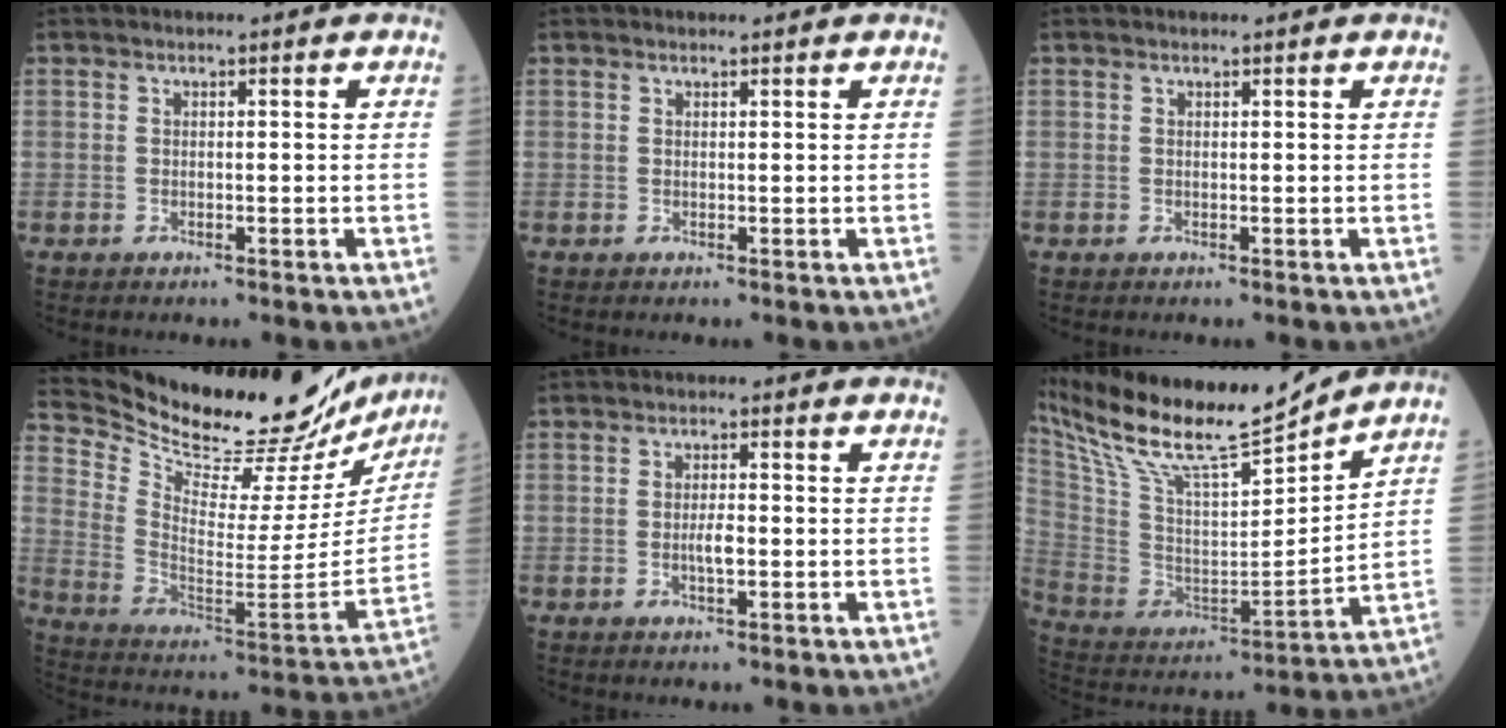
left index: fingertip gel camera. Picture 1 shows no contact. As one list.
[{"total": 1.1, "force": [1.1, 0.0, 0.2], "torque": [-0.005, 0.005, 0.015]}, {"total": 0.7, "force": [0.7, 0.0, 0.1], "torque": [-0.005, 0.003, 0.010]}, {"total": 30.1, "force": [27.5, 5.0, 11.0], "torque": [-0.190, -0.106, 0.373]}, {"total": 2.1, "force": [-0.7, 0.4, 2.0], "torque": [-0.037, -0.002, -0.013]}, {"total": 19.0, "force": [16.7, 1.1, 9.0], "torque": [-0.177, -0.013, 0.301]}]